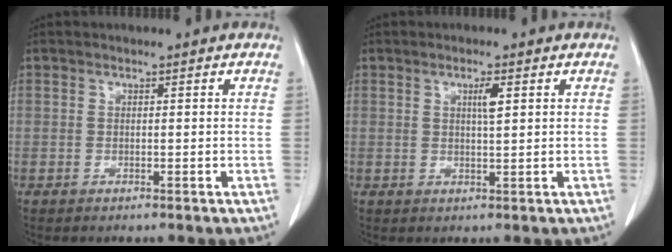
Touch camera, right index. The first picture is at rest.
{"total": 2.3, "force": [0.8, 0.1, 2.1], "torque": [-0.038, -0.002, 0.014]}